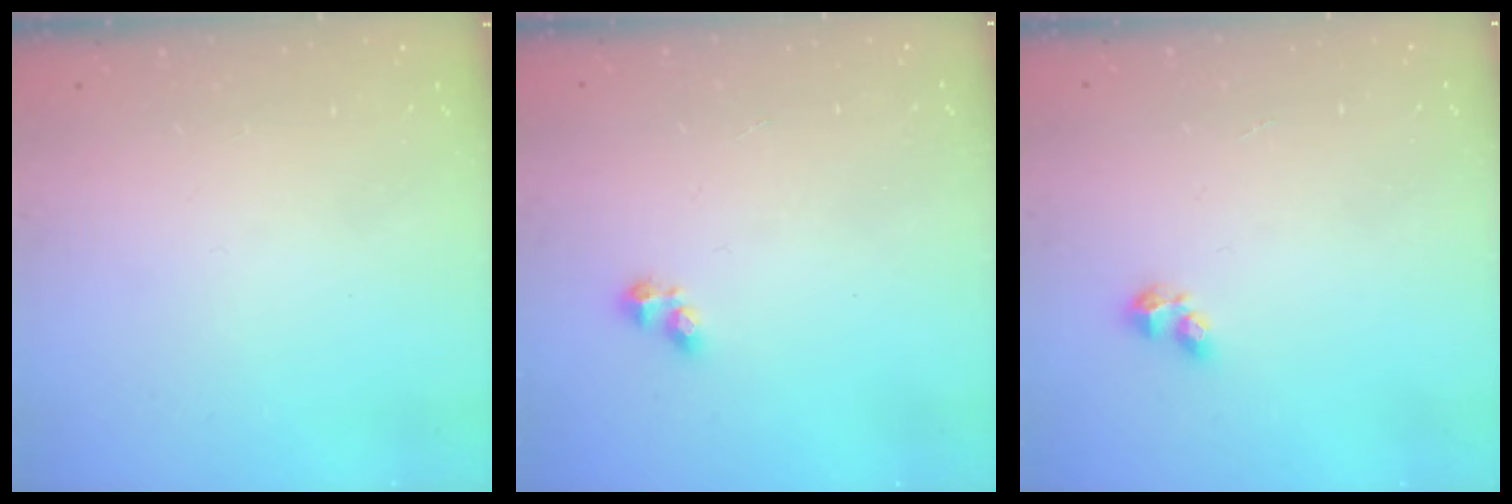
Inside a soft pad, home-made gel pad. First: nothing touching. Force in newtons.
{"total": 2.7, "press": 2.7, "slide": 0.4}
{"total": 2.1, "press": 2.0, "slide": 0.8}